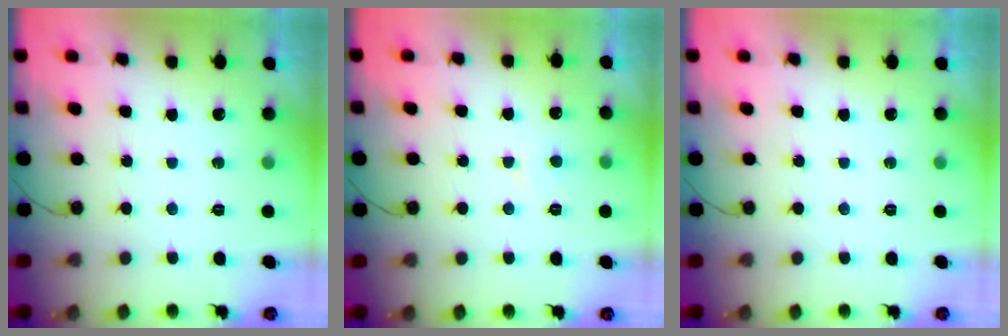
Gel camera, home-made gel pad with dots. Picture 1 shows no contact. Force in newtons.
{"total": 3.2, "press": 3.1, "slide": 0.3}
{"total": 0.0}